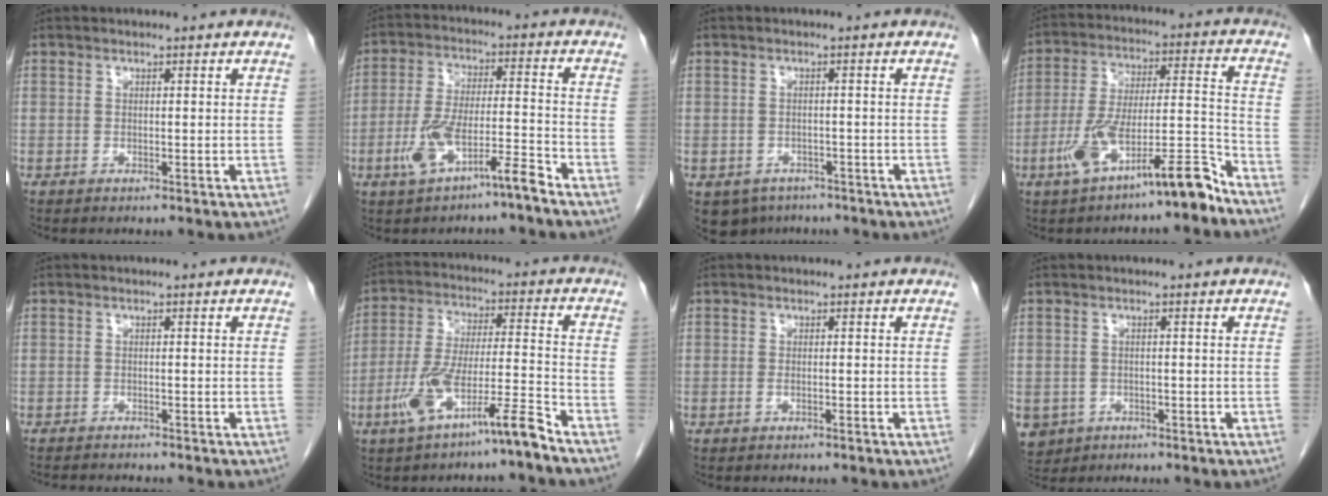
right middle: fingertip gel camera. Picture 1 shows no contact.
{"total": 8.6, "force": [-5.2, 1.3, 6.7], "torque": [-0.141, 0.013, -0.093]}
{"total": 5.8, "force": [-3.9, 4.1, 1.1], "torque": [-0.017, 0.002, -0.053]}
{"total": 12.7, "force": [-8.3, 1.7, 9.4], "torque": [-0.179, 0.021, -0.143]}
{"total": 3.4, "force": [-3.2, 0.3, 0.9], "torque": [-0.009, -0.009, -0.046]}
{"total": 10.7, "force": [-6.8, 0.5, 8.2], "torque": [-0.168, 0.005, -0.126]}
{"total": 0.7, "force": [-0.4, 0.1, 0.6], "torque": [-0.015, 0.000, -0.005]}
{"total": 6.4, "force": [-2.9, 5.4, 1.7], "torque": [-0.048, -0.002, -0.040]}